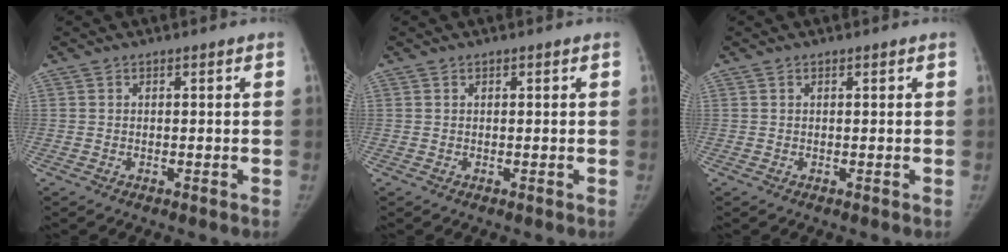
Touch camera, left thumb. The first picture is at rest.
{"total": 0.0}
{"total": 0.0}